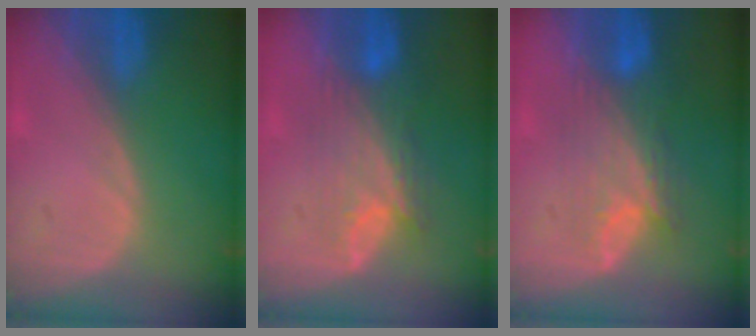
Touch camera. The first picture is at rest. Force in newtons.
{"total": 8.0, "press": 7.5, "slide": 3.0}
{"total": 8.0, "press": 7.5, "slide": 3.0}